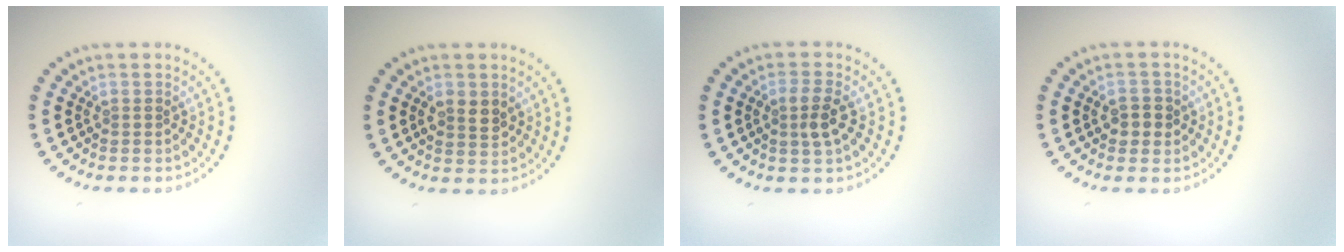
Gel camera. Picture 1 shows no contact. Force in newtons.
{"total": 2.1, "press": 2.1, "slide": 0.3}
{"total": 2.2, "press": 2.1, "slide": 0.7}
{"total": 1.9, "press": 1.9, "slide": 0.3}